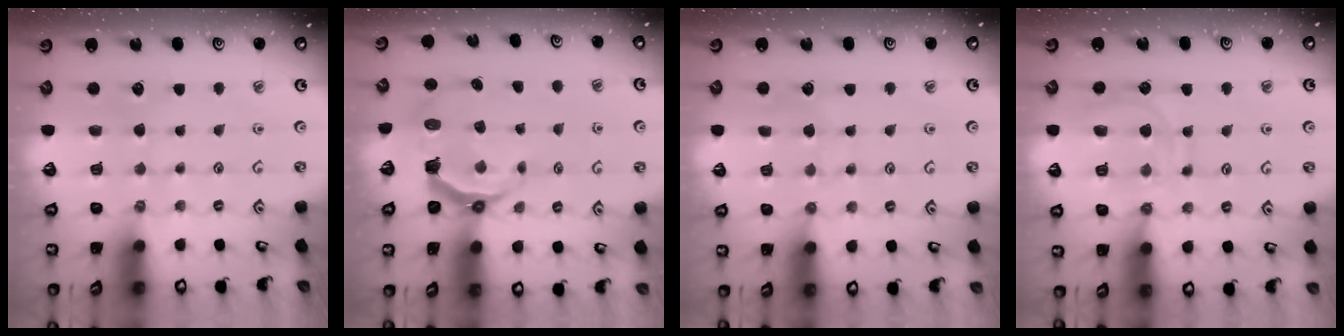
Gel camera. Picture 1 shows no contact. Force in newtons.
{"total": 6.1, "press": 4.5, "slide": 4.2}
{"total": 5.9, "press": 5.9, "slide": 0.6}
{"total": 11.8, "press": 11.8, "slide": 1.1}